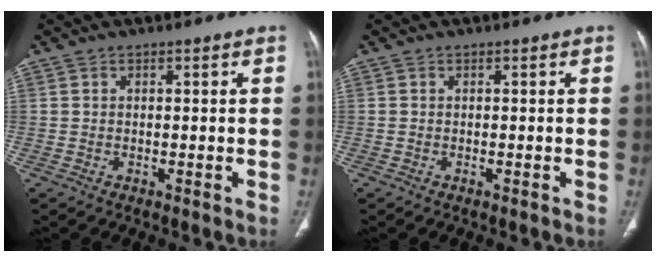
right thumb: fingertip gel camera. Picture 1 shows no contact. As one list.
[{"total": 0.0}]